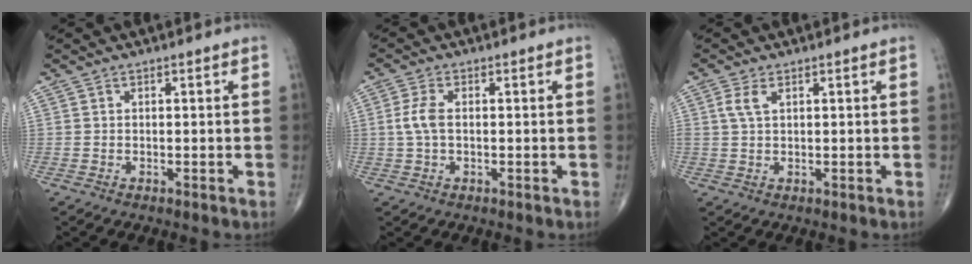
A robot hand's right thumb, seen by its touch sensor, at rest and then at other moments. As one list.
[{"total": 3.8, "force": [0.1, 1.9, 3.3], "torque": [-0.084, 0.007, -0.001]}, {"total": 2.8, "force": [1.1, 1.4, 2.2], "torque": [-0.053, 0.007, 0.026]}]